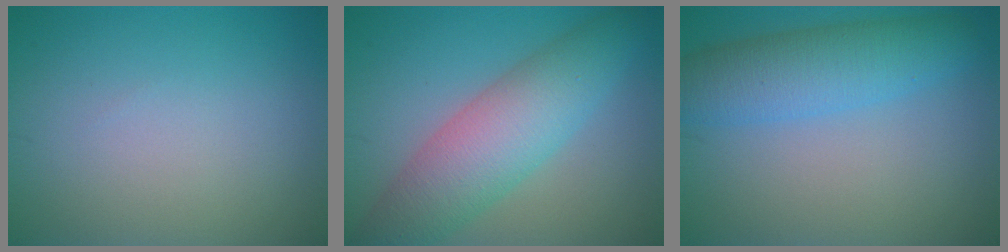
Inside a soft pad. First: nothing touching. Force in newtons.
{"total": 7.1, "press": 7.0, "slide": 0.3}
{"total": 5.6, "press": 5.6, "slide": 0.2}